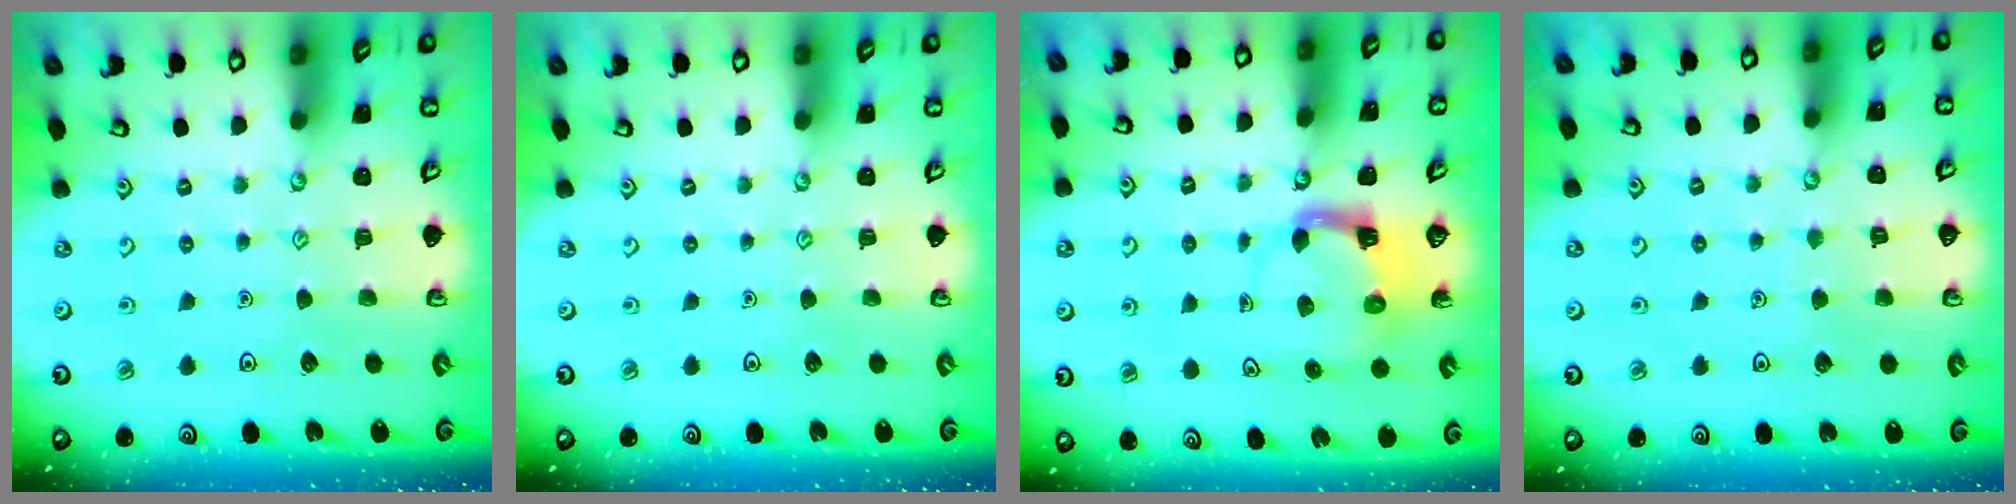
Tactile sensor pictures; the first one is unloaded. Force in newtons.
{"total": 0.0}
{"total": 3.7, "press": 3.7, "slide": 0.6}
{"total": 2.9, "press": 2.9, "slide": 0.3}